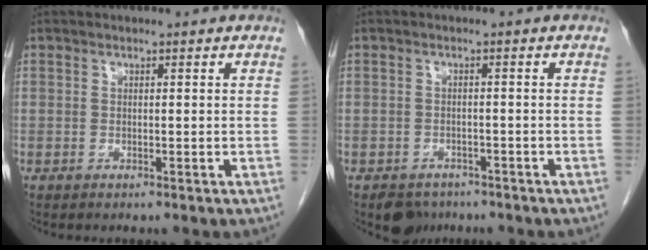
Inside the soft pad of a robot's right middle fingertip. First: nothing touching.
{"total": 3.7, "force": [-2.8, 2.3, 0.4], "torque": [-0.005, 0.004, -0.040]}